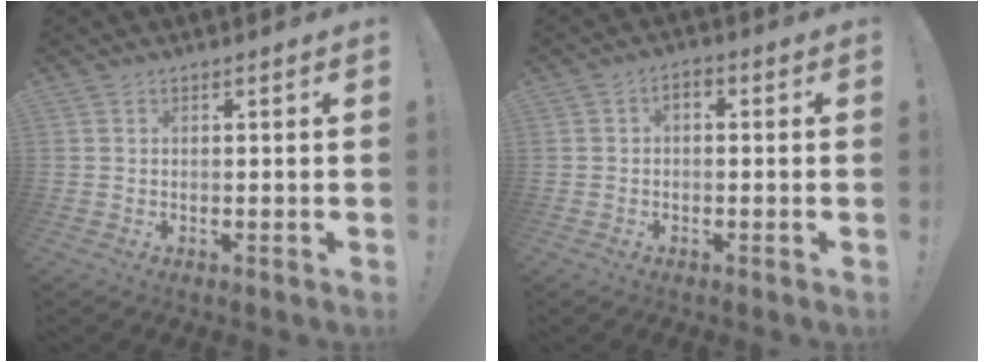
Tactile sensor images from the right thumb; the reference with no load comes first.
{"total": 2.2, "force": [-0.9, 1.2, 1.6], "torque": [-0.029, 0.010, -0.017]}